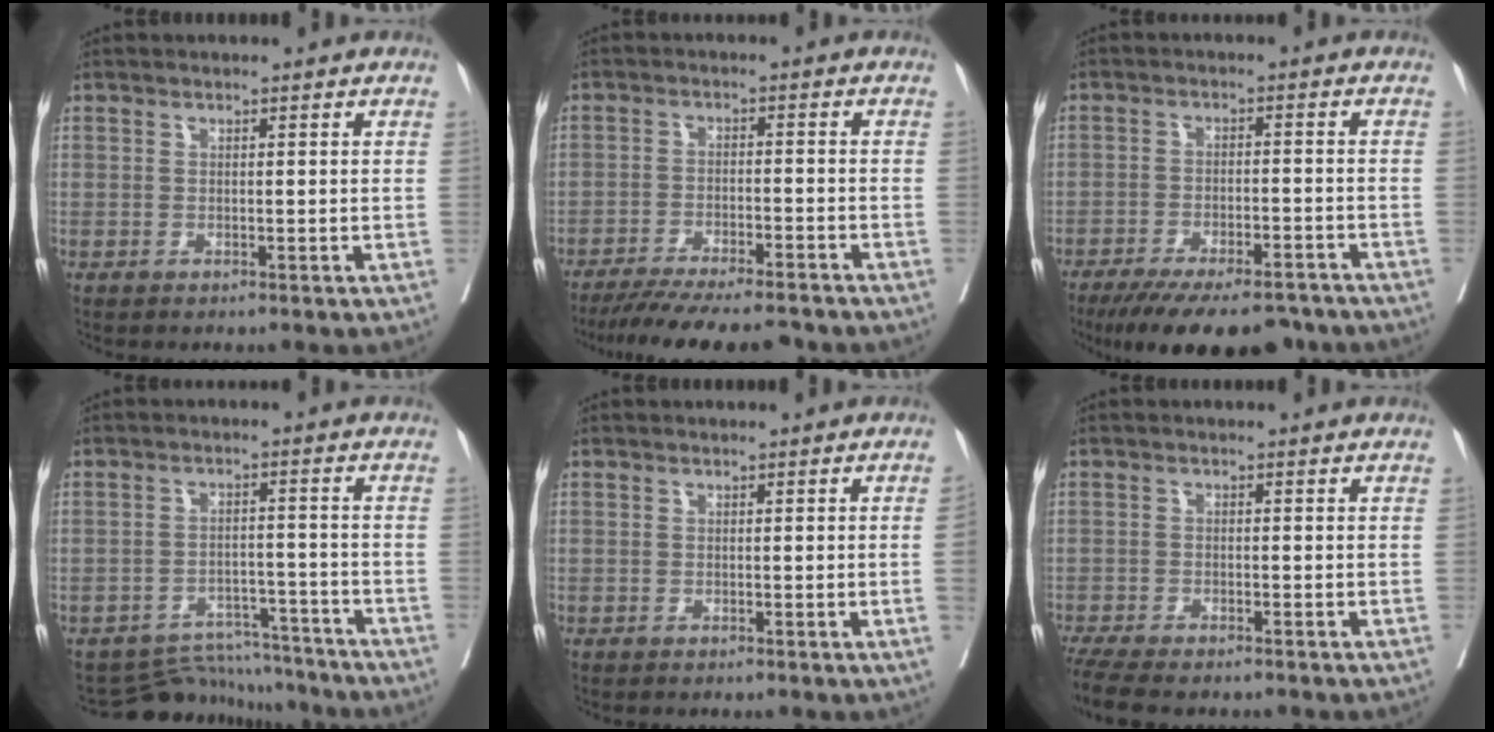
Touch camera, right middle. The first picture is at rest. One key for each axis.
{"total": 14.8, "fx": -13.2, "fy": 1.6, "fz": 6.4, "tx": -0.107, "ty": -0.025, "tz": -0.191}
{"total": 16.3, "fx": -13.6, "fy": 4.6, "fz": 7.7, "tx": -0.131, "ty": -0.018, "tz": -0.192}
{"total": 8.4, "fx": -8.1, "fy": 1.8, "fz": -1.2, "tx": 0.018, "ty": 0.020, "tz": -0.121}
{"total": 1.1, "fx": -0.2, "fy": -0.4, "fz": 1.1, "tx": -0.013, "ty": -0.002, "tz": -0.001}
{"total": 8.0, "fx": -6.8, "fy": 1.6, "fz": 3.9, "tx": -0.071, "ty": -0.015, "tz": -0.112}